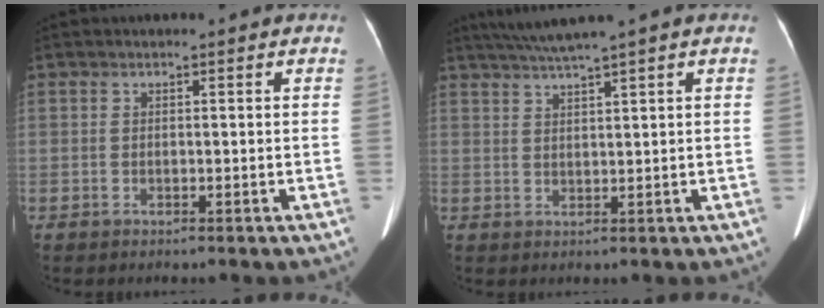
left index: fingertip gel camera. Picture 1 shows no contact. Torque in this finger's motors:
{"motor_torque": [0.14, -0.20, -0.01, 0.07]}